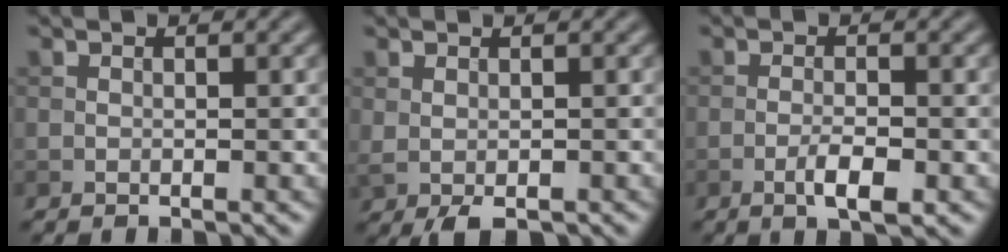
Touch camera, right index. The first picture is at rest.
{"total": 1.8, "force": [-0.7, 0.6, 1.5], "torque": [-0.032, -0.004, -0.008]}
{"total": 2.9, "force": [-1.3, 0.7, 2.5], "torque": [-0.046, 0.001, -0.025]}